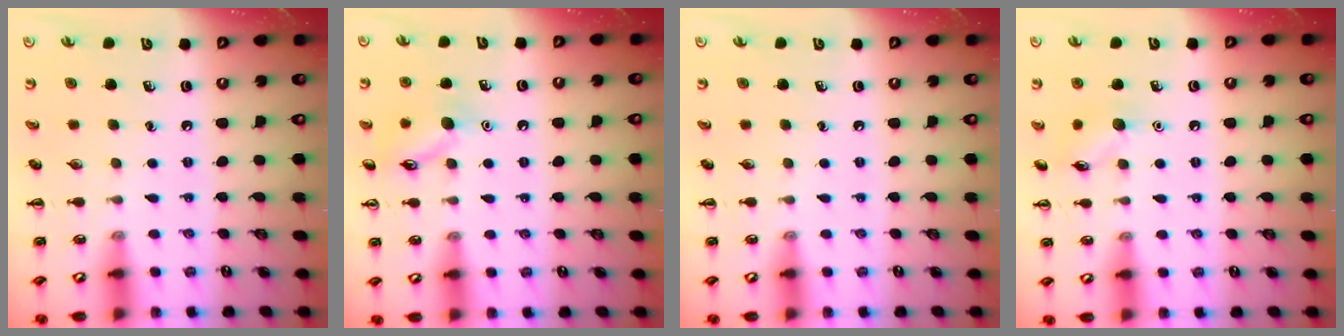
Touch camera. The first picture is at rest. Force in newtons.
{"total": 10.3, "press": 10.3, "slide": 0.6}
{"total": 0.0}
{"total": 6.9, "press": 6.8, "slide": 1.3}